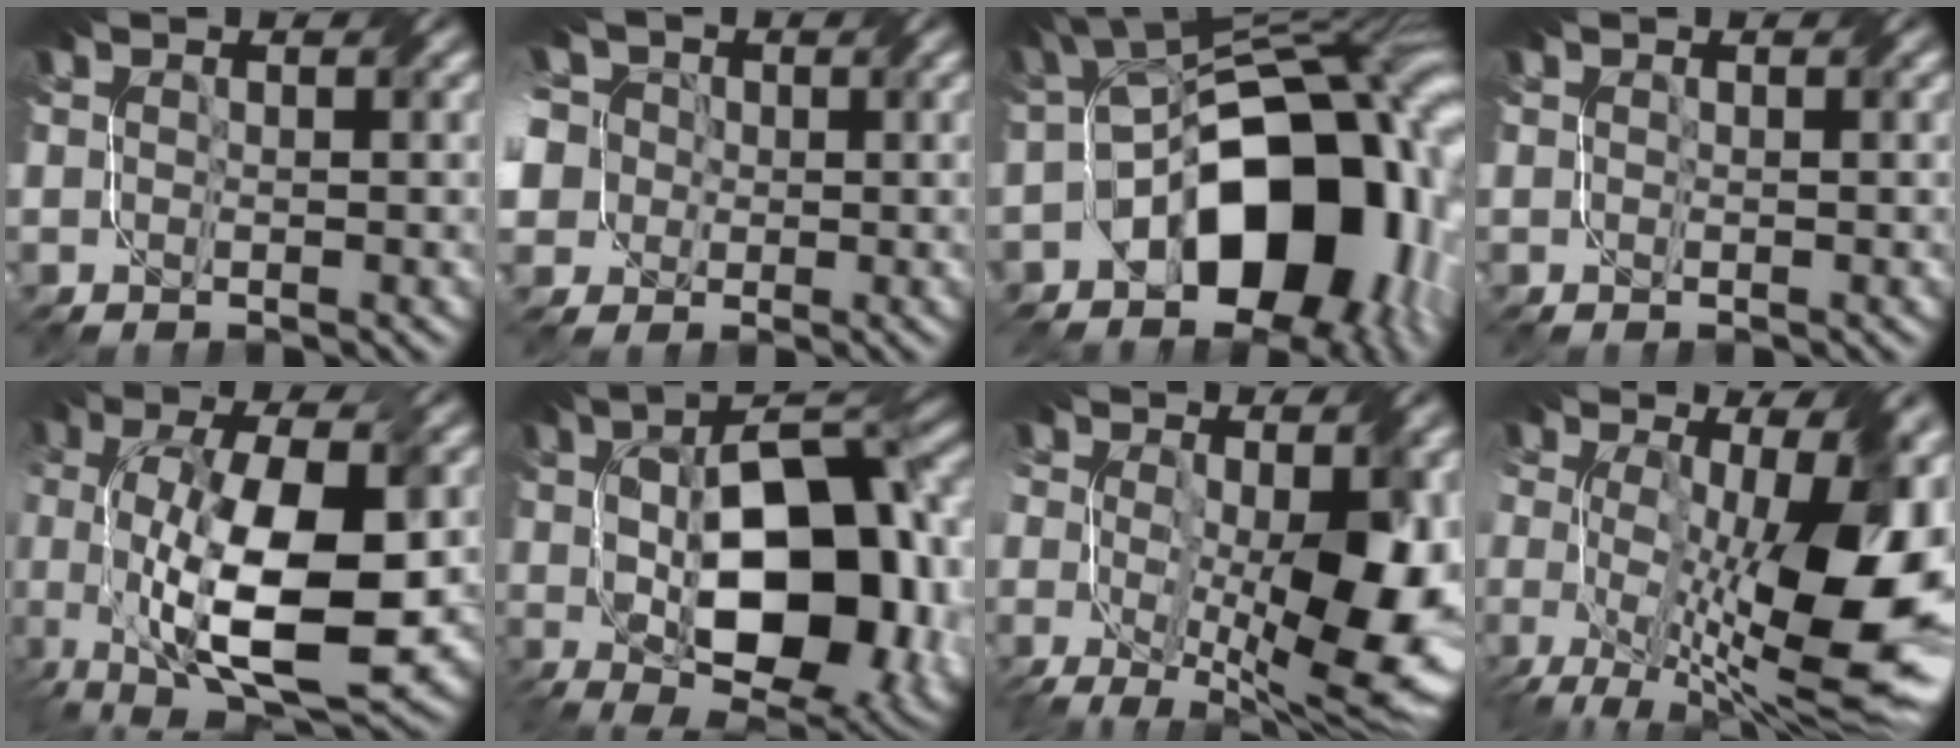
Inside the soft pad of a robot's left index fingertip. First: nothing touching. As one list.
[{"total": 10.1, "force": [1.2, 8.9, 4.6], "torque": [-0.098, 0.035, -0.027]}, {"total": 15.9, "force": [-4.7, 9.6, 11.7], "torque": [-0.130, 0.024, -0.085]}, {"total": 0.0}, {"total": 13.2, "force": [-1.5, 5.8, 11.7], "torque": [-0.210, -0.011, -0.020]}, {"total": 17.0, "force": [0.0, 8.9, 14.5], "torque": [-0.198, -0.009, 0.021]}, {"total": 11.8, "force": [-1.5, 4.8, 10.7], "torque": [-0.173, -0.021, -0.013]}, {"total": 15.4, "force": [-1.2, 6.4, 14.0], "torque": [-0.201, -0.015, -0.003]}]